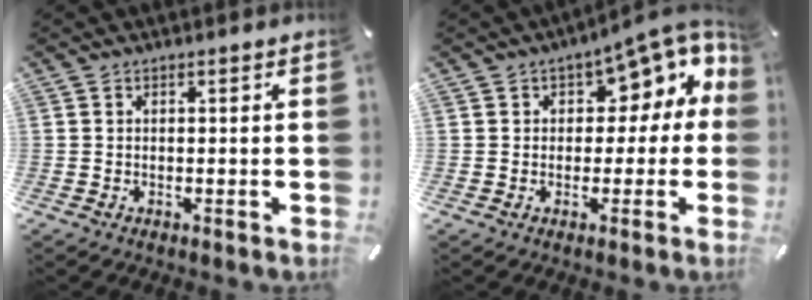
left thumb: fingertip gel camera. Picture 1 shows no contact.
{"total": 9.1, "force": [5.1, 5.5, 5.2], "torque": [-0.062, -0.036, 0.087]}